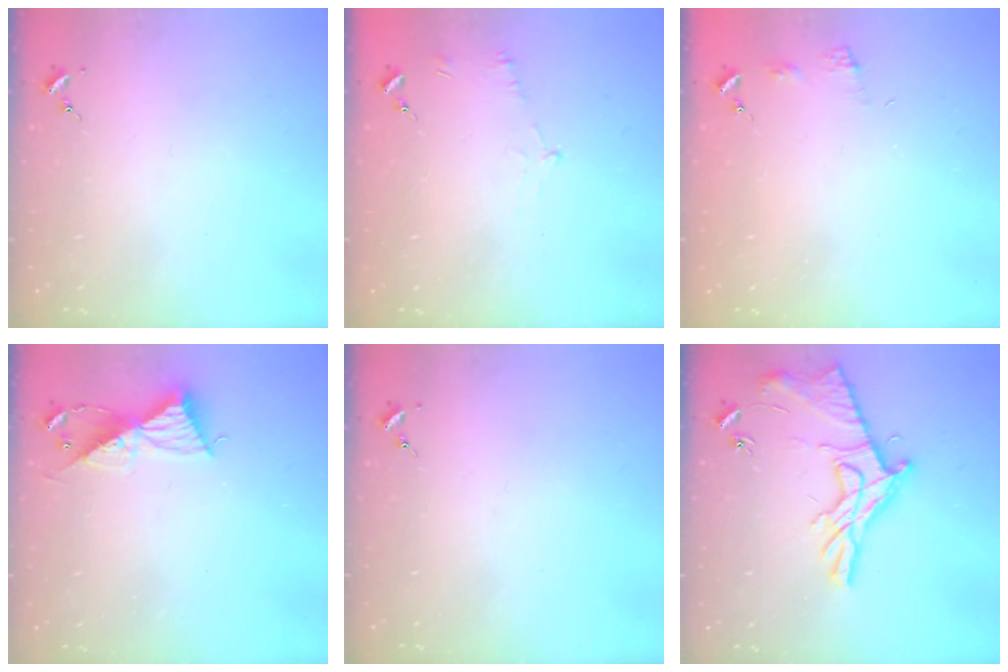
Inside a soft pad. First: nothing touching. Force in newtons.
{"total": 4.5, "press": 4.2, "slide": 1.4}
{"total": 5.1, "press": 5.0, "slide": 0.7}
{"total": 9.3, "press": 9.3, "slide": 0.7}
{"total": 0.0}
{"total": 15.3, "press": 15.3, "slide": 0.6}